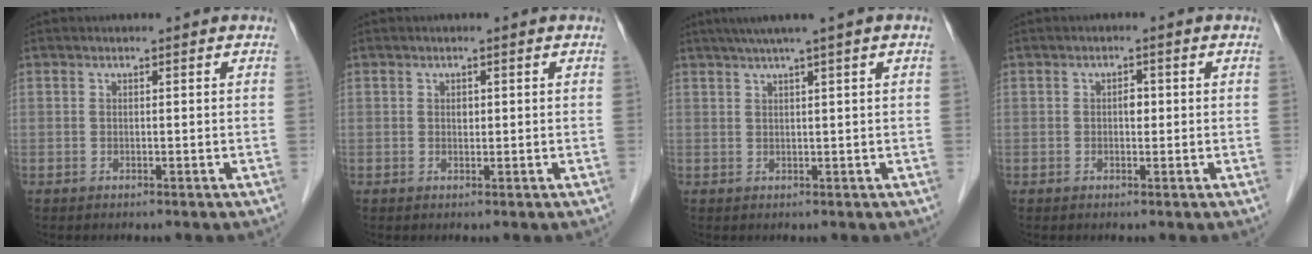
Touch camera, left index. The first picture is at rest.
{"total": 0.8, "force": [0.2, 0.6, 0.5], "torque": [-0.008, 0.002, 0.003]}
{"total": 4.9, "force": [3.0, -1.1, 3.8], "torque": [-0.062, 0.021, 0.054]}
{"total": 1.4, "force": [0.0, 0.9, 1.1], "torque": [-0.013, 0.005, -0.002]}